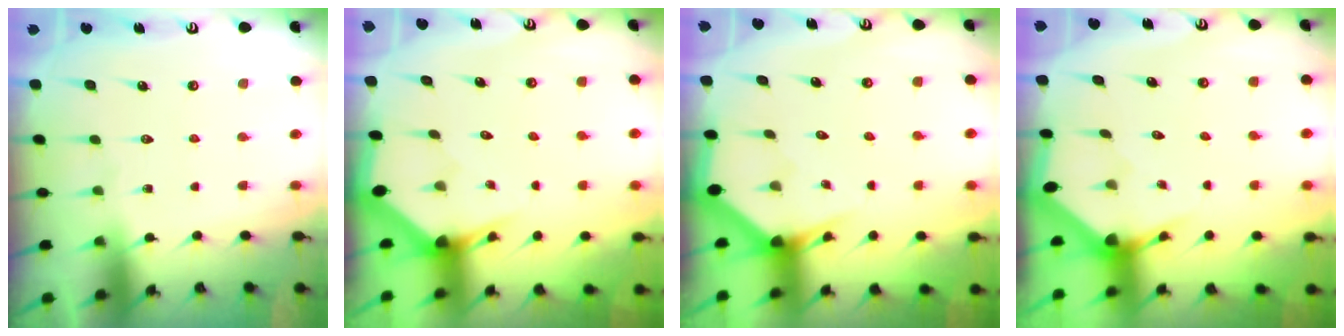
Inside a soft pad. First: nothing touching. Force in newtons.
{"total": 2.9, "press": 2.9, "slide": 0.1}
{"total": 2.9, "press": 2.9, "slide": 0.1}
{"total": 2.9, "press": 2.9, "slide": 0.2}